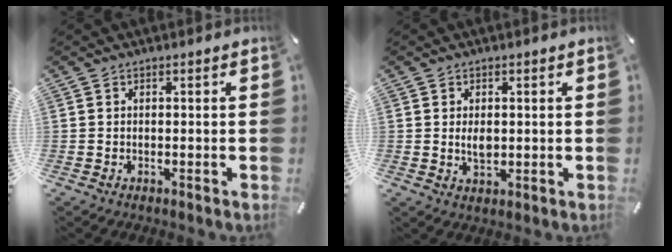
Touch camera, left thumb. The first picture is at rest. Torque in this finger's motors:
{"motor_torque": [0.47, 0.98, 0.01, 0.03, 0.14]}